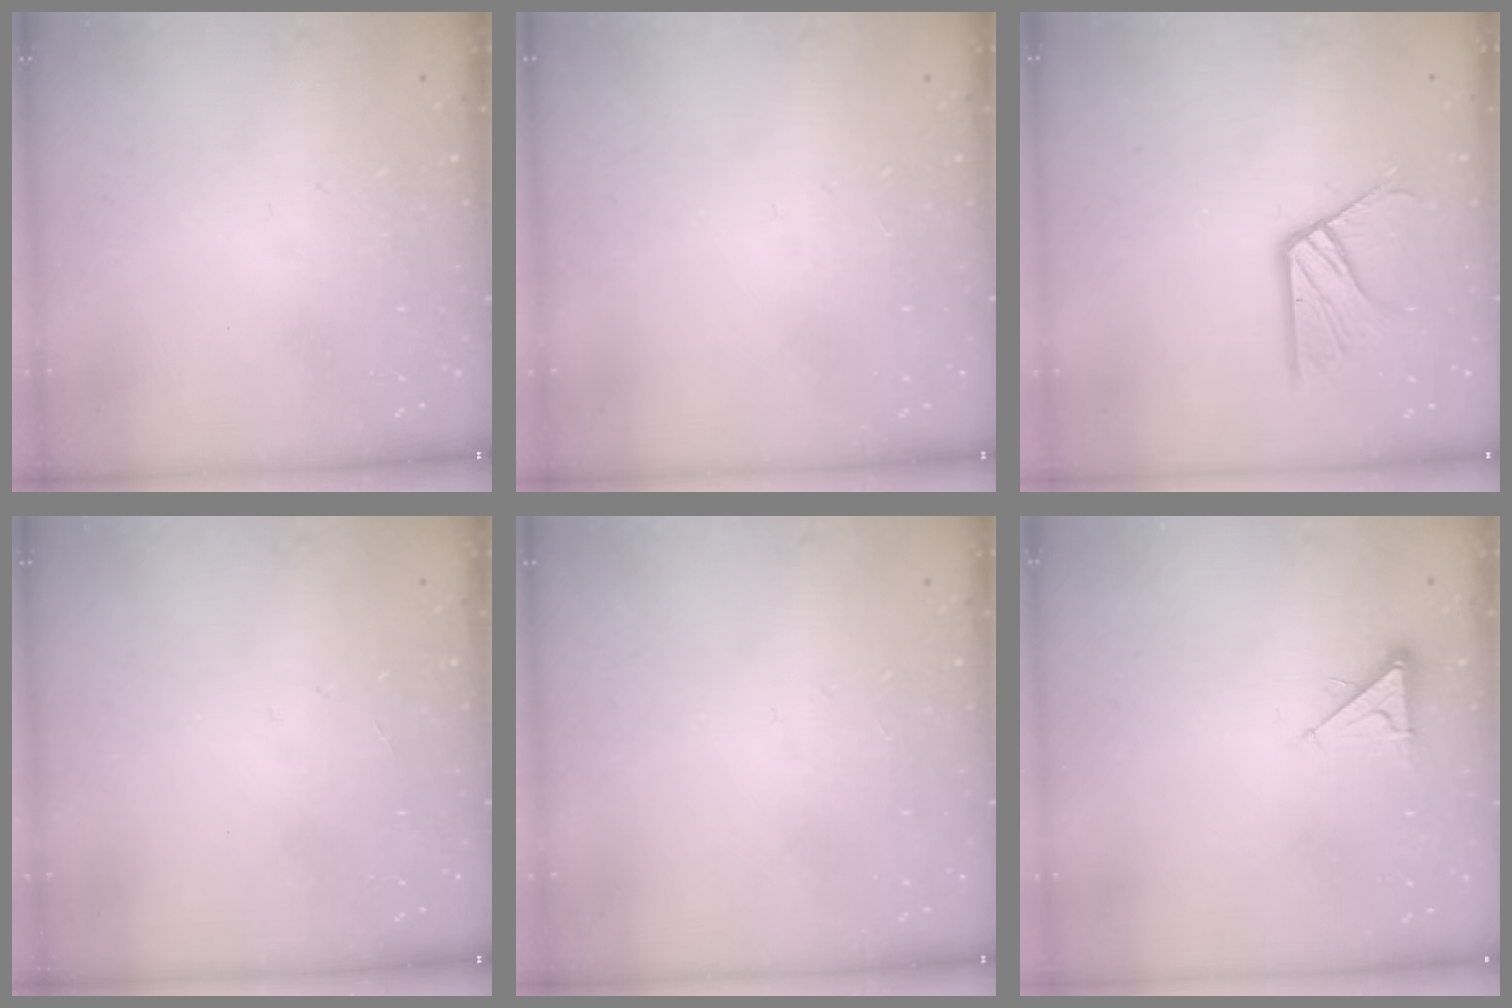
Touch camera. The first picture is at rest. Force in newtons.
{"total": 1.9, "press": 1.9, "slide": 0.3}
{"total": 11.1, "press": 11.1, "slide": 0.8}
{"total": 0.0}
{"total": 1.9, "press": 1.9, "slide": 0.3}
{"total": 3.0, "press": 3.0, "slide": 0.6}